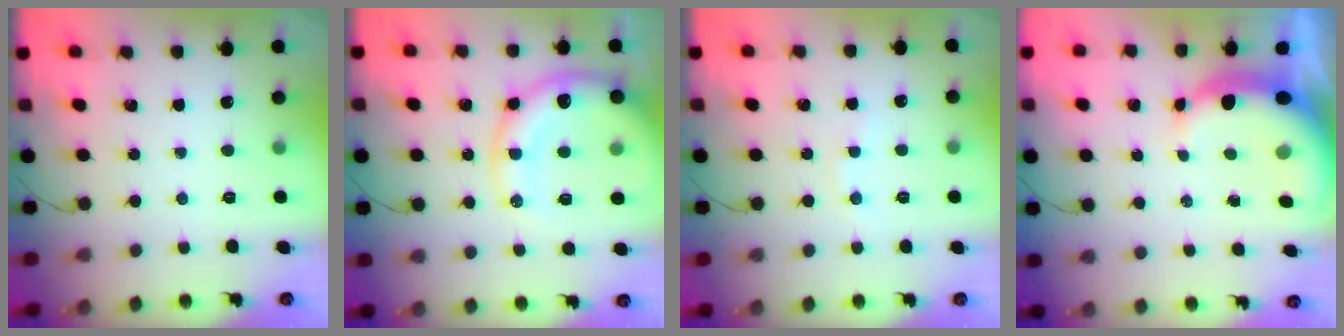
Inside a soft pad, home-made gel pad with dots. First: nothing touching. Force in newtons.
{"total": 17.4, "press": 17.0, "slide": 3.9}
{"total": 2.6, "press": 2.5, "slide": 0.8}
{"total": 9.6, "press": 9.4, "slide": 1.9}